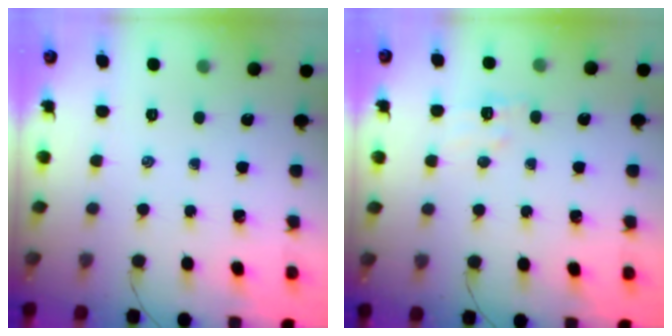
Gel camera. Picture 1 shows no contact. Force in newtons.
{"total": 5.2, "press": 5.0, "slide": 1.2}